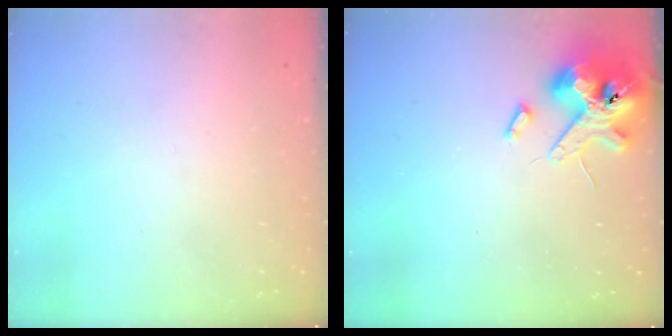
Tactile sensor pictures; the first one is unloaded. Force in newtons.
{"total": 12.7, "press": 12.5, "slide": 2.1}